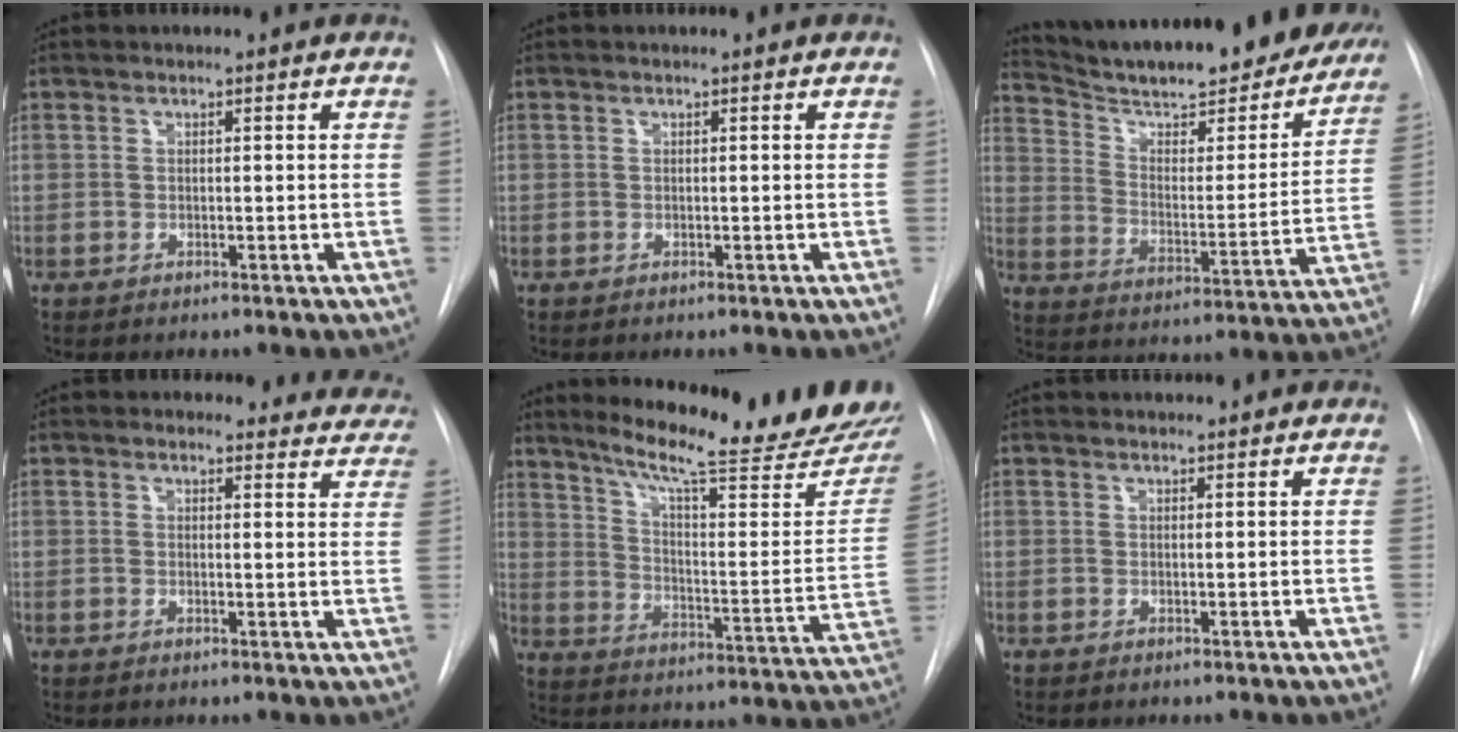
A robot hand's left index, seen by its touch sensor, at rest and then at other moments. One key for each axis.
{"total": 0.0}
{"total": 27.4, "fx": 24.3, "fy": 5.0, "fz": 11.6, "tx": -0.185, "ty": -0.058, "tz": 0.326}
{"total": 9.4, "fx": 8.8, "fy": 3.3, "fz": -0.1, "tx": 0.055, "ty": -0.037, "tz": 0.052}
{"total": 23.0, "fx": 20.4, "fy": 0.4, "fz": 10.6, "tx": -0.162, "ty": -0.102, "tz": 0.269}
{"total": 1.3, "fx": 1.3, "fy": 0.3, "fz": 0.2, "tx": -0.008, "ty": 0.011, "tz": 0.016}